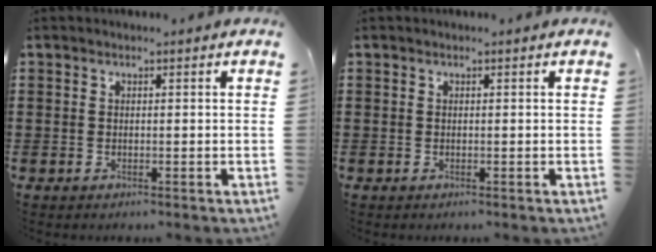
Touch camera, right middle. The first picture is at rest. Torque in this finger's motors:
{"motor_torque": [0.00, 0.00, -0.01, 0.00]}